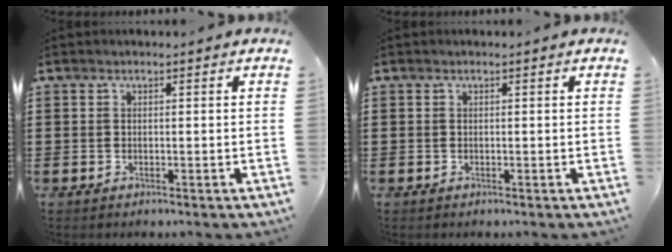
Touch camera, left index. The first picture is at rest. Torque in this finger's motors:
{"motor_torque": [0.00, 0.00, 0.00, 0.00]}